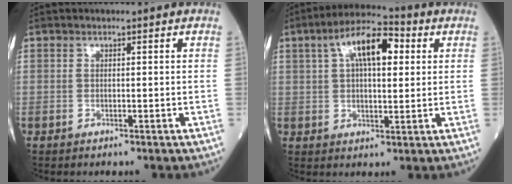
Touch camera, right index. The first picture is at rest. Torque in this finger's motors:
{"motor_torque": [1.25, 0.54, 0.15, 0.08]}